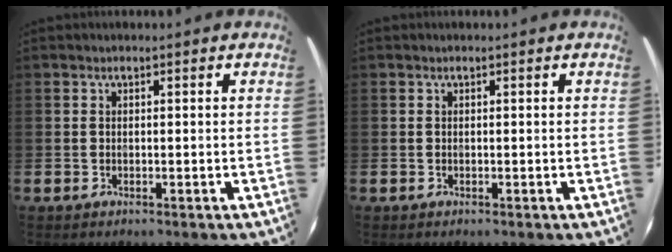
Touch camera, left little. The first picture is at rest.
{"total": 0.0}